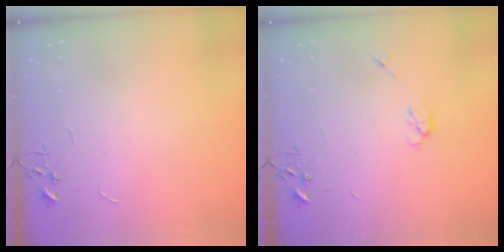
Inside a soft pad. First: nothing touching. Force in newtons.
{"total": 3.8, "press": 3.7, "slide": 0.6}